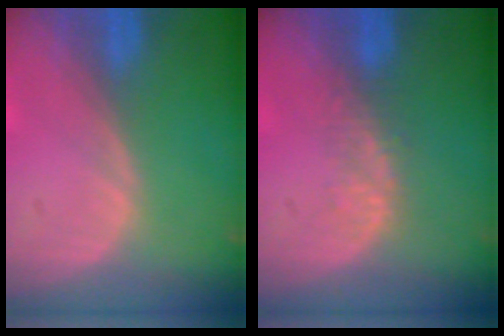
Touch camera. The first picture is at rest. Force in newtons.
{"total": 2.9, "press": 2.3, "slide": 1.8}